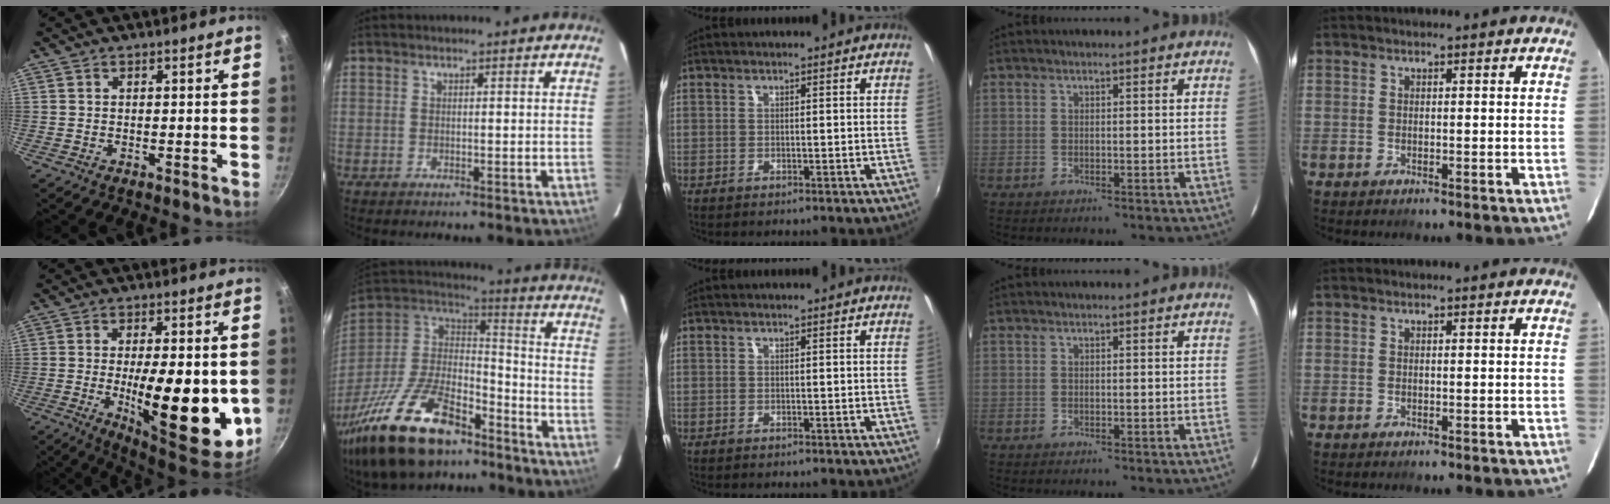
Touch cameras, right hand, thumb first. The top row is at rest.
{"thumb": {"total": 18.6, "force": [-2.7, 6.7, 17.2], "torque": [-0.239, -0.005, -0.030]}, "index": {"total": 28.6, "force": [-18.7, 12.8, 17.4], "torque": [-0.363, -0.020, -0.310]}}